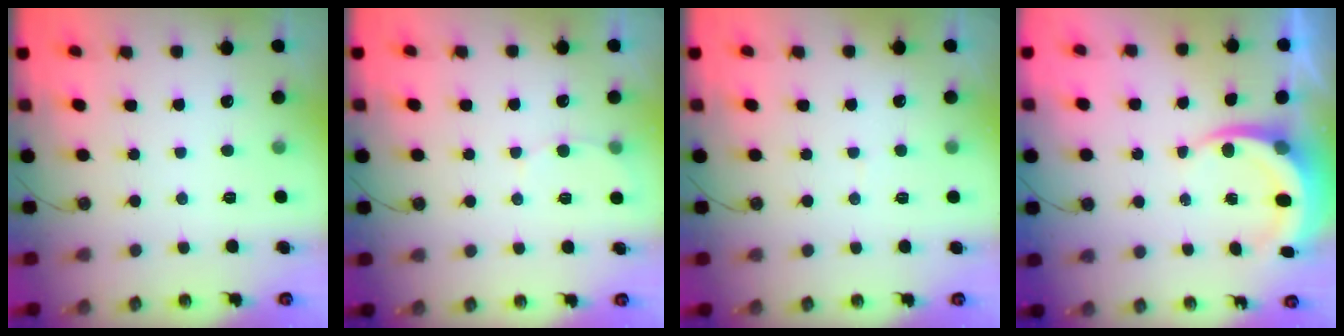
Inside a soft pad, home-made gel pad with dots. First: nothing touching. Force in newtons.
{"total": 5.0, "press": 5.0, "slide": 0.4}
{"total": 2.8, "press": 2.8, "slide": 0.3}
{"total": 6.4, "press": 6.2, "slide": 1.6}